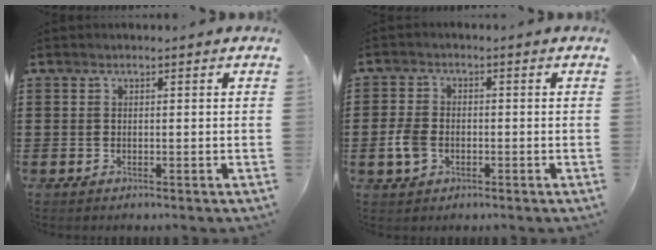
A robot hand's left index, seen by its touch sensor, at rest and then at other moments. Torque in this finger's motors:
{"motor_torque": [0.27, 0.28, 0.14, 0.04]}